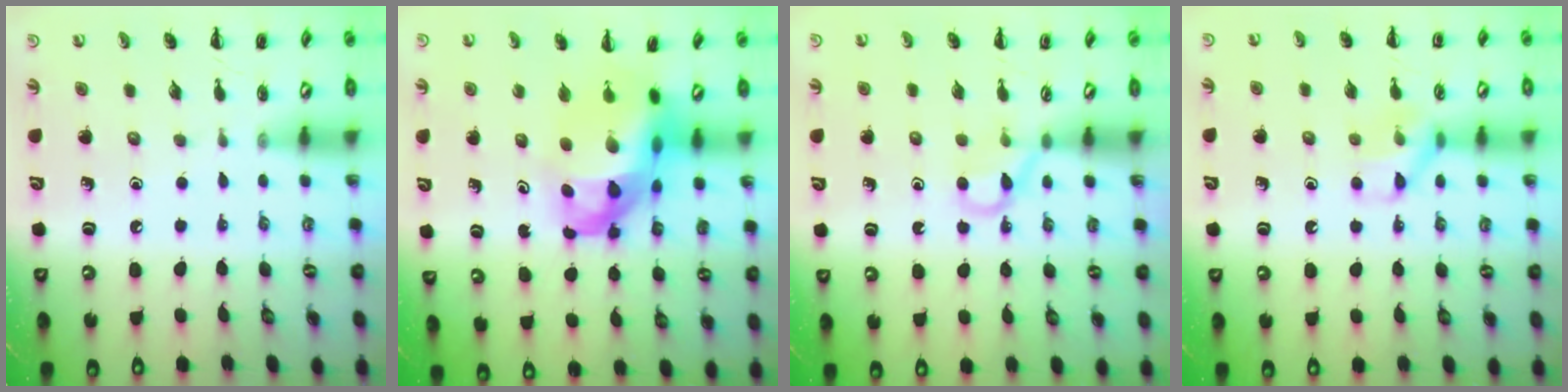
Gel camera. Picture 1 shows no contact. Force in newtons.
{"total": 12.4, "press": 11.9, "slide": 3.4}
{"total": 3.6, "press": 3.4, "slide": 1.3}
{"total": 9.4, "press": 9.4, "slide": 0.8}